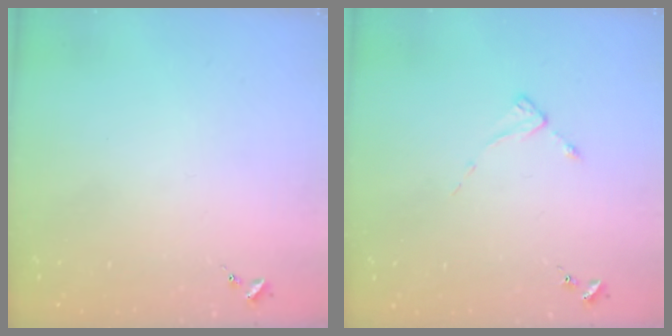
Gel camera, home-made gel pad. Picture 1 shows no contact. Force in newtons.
{"total": 2.0, "press": 2.0, "slide": 0.3}